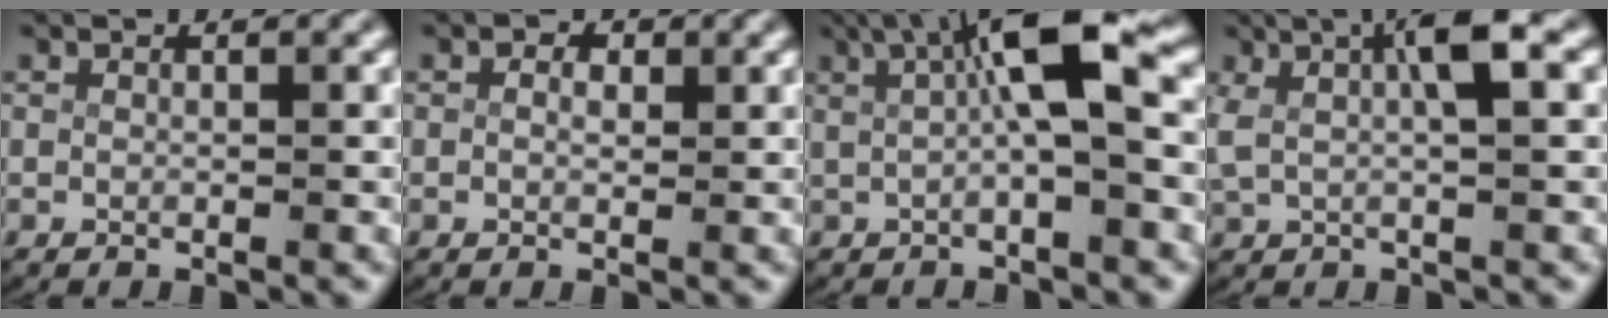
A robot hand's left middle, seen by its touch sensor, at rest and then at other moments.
{"total": 1.2, "force": [0.2, 0.8, 0.9], "torque": [-0.014, -0.007, 0.004]}
{"total": 6.9, "force": [1.9, 1.2, 6.6], "torque": [-0.098, 0.020, 0.024]}
{"total": 6.0, "force": [2.0, 2.8, 4.9], "torque": [-0.092, 0.020, 0.027]}